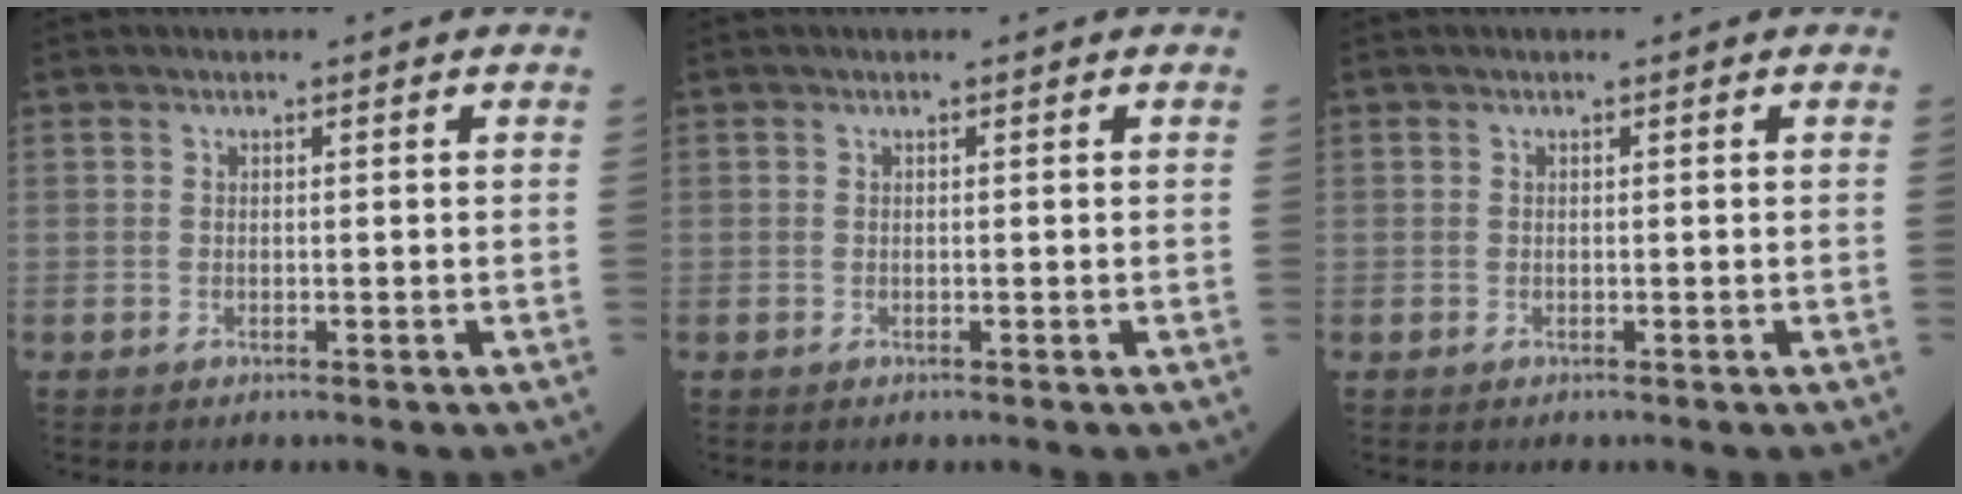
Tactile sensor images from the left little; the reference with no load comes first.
{"total": 0.0}
{"total": 0.0}